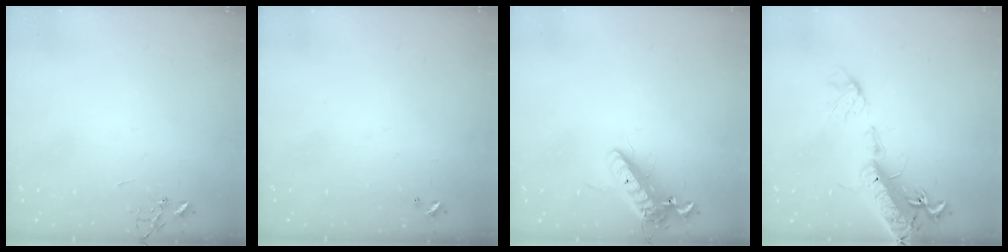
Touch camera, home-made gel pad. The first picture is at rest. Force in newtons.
{"total": 0.0}
{"total": 14.8, "press": 14.5, "slide": 2.9}
{"total": 20.3, "press": 19.8, "slide": 4.4}